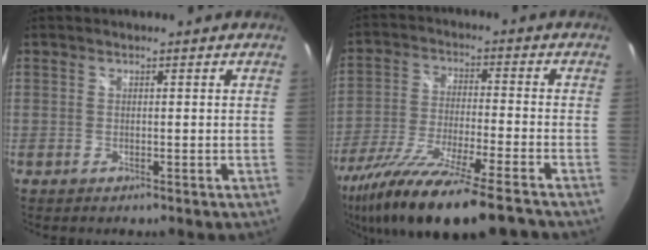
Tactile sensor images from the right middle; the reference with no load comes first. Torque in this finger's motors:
{"motor_torque": [2.14, 0.00, 0.49, 0.21]}